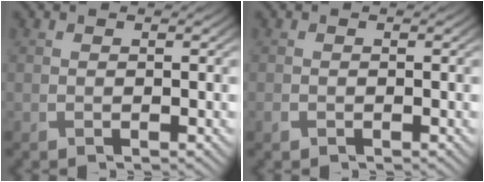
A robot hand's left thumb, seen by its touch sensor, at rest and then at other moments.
{"total": 0.7, "force": [-0.4, 0.5, 0.3], "torque": [-0.007, -0.003, -0.007]}